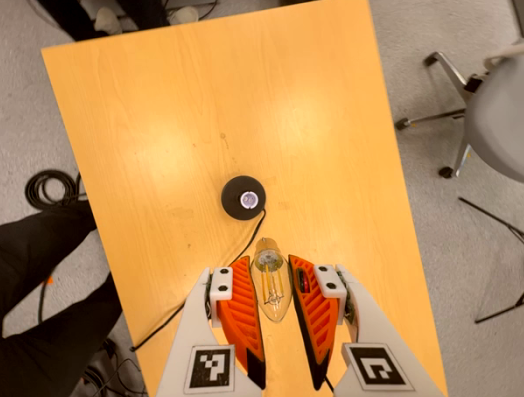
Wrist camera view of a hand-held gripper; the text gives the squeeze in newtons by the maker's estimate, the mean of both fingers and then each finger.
{"total": 12.6, "left": 14.0, "right": 11.1}